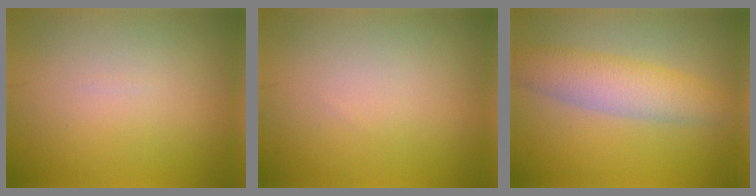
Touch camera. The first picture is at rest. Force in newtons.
{"total": 0.0}
{"total": 4.8, "press": 4.8, "slide": 0.1}